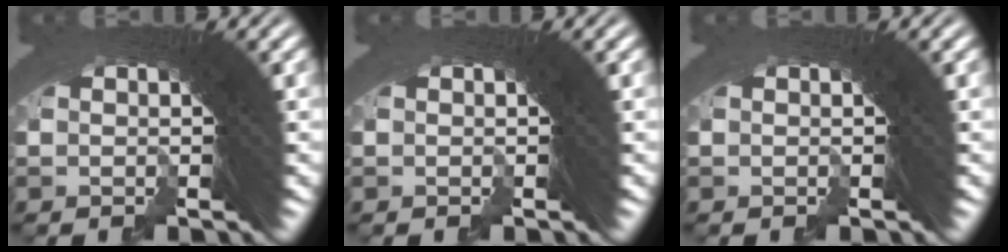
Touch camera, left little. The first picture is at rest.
{"total": 0.0}
{"total": 0.0}